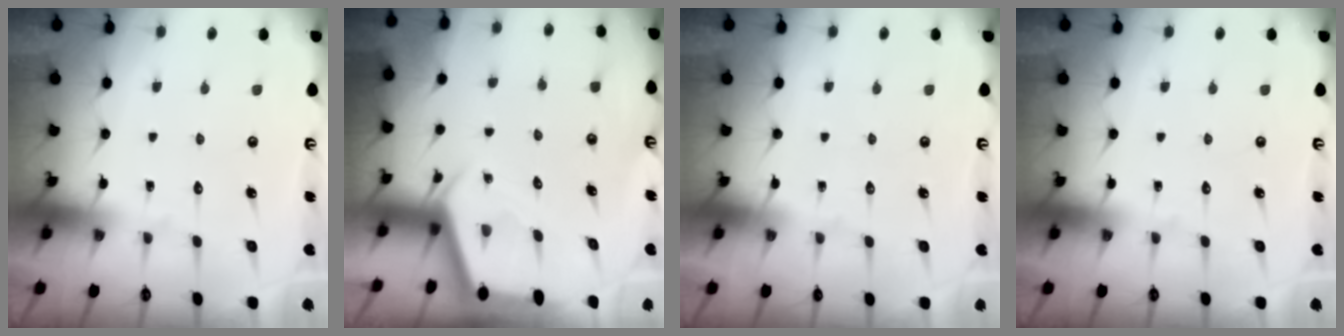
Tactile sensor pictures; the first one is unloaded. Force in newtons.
{"total": 2.3, "press": 2.3, "slide": 0.2}
{"total": 0.0}
{"total": 0.0}